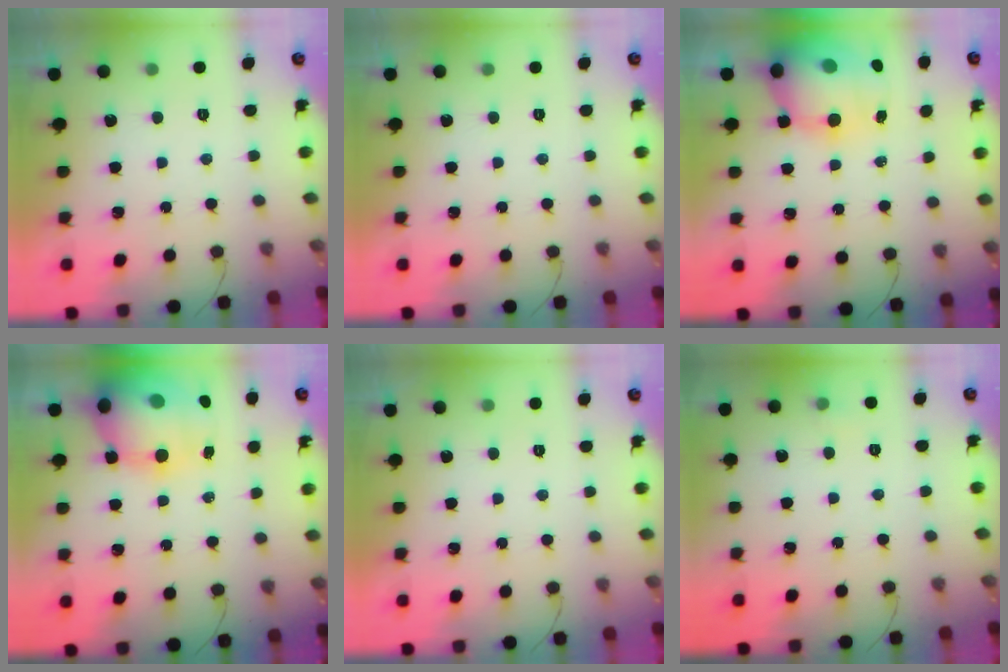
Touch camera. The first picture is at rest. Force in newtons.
{"total": 0.0}
{"total": 14.3, "press": 13.9, "slide": 3.3}
{"total": 20.5, "press": 19.9, "slide": 4.9}
{"total": 0.0}
{"total": 3.6, "press": 3.5, "slide": 1.1}